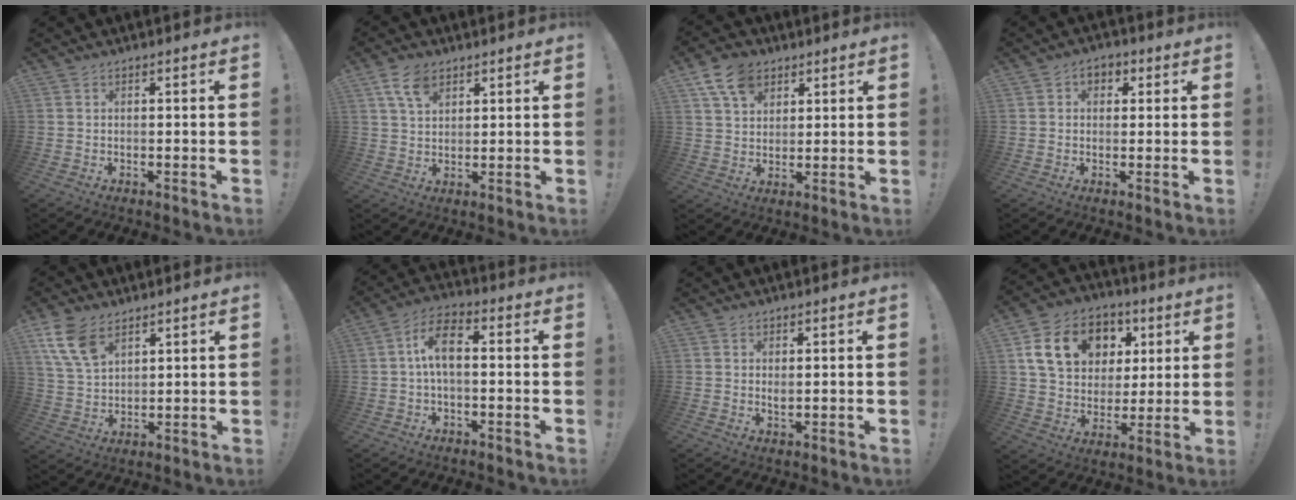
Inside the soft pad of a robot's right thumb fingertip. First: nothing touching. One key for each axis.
{"total": 7.3, "fx": 4.2, "fy": 4.1, "fz": 4.2, "tx": -0.081, "ty": -0.008, "tz": 0.081}
{"total": 10.3, "fx": 5.7, "fy": 7.2, "fz": 4.8, "tx": -0.077, "ty": -0.020, "tz": 0.110}
{"total": 4.0, "fx": 1.0, "fy": 3.3, "fz": 2.0, "tx": -0.020, "ty": 0.001, "tz": 0.016}
{"total": 10.7, "fx": 6.3, "fy": 6.2, "fz": 6.0, "tx": -0.120, "ty": -0.023, "tz": 0.124}
{"total": 8.4, "fx": 0.4, "fy": 3.9, "fz": 7.5, "tx": -0.154, "ty": 0.015, "tz": 0.012}
{"total": 1.1, "fx": 0.6, "fy": 0.4, "fz": 0.9, "tx": -0.003, "ty": -0.007, "tz": 0.007}
{"total": 17.7, "fx": 7.0, "fy": 13.5, "fz": 8.9, "tx": -0.138, "ty": -0.016, "tz": 0.143}